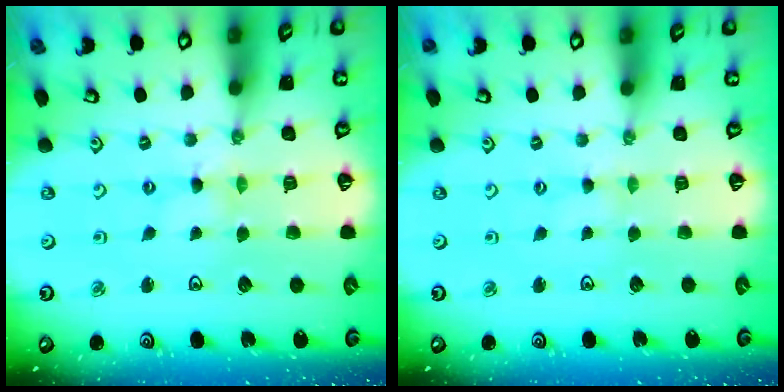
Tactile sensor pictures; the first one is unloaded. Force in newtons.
{"total": 0.8, "press": 0.8, "slide": 0.2}